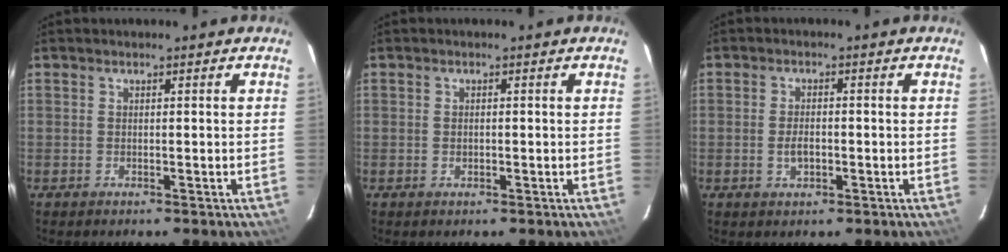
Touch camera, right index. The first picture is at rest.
{"total": 0.8, "force": [-0.2, 0.6, 0.4], "torque": [-0.007, 0.000, -0.003]}
{"total": 2.9, "force": [-0.8, 1.6, 2.2], "torque": [-0.042, -0.001, -0.012]}